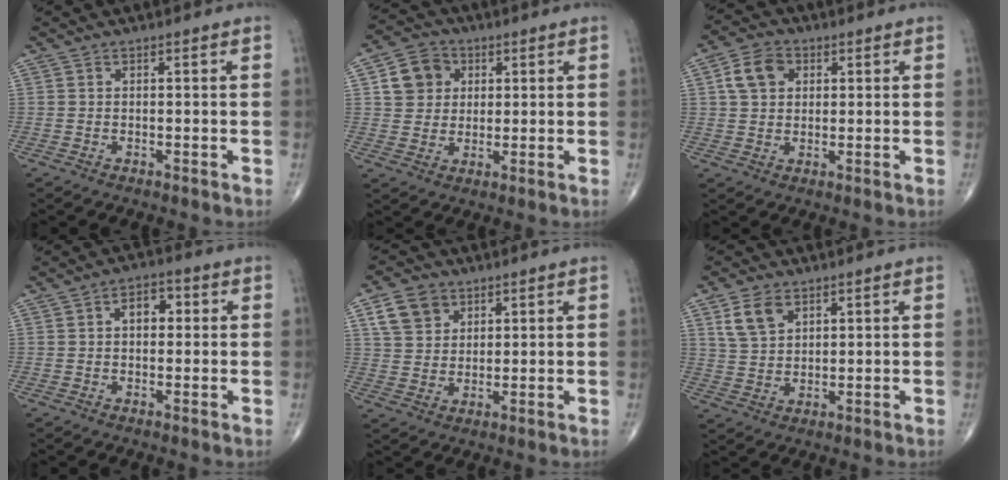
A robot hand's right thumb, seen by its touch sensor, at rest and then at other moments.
{"total": 8.2, "force": [2.3, 7.2, 3.2], "torque": [-0.030, 0.000, 0.036]}
{"total": 7.0, "force": [2.0, 5.3, 4.0], "torque": [-0.060, 0.007, 0.032]}
{"total": 4.8, "force": [0.7, 3.2, 3.5], "torque": [-0.035, 0.013, 0.004]}
{"total": 7.5, "force": [3.7, 5.7, 3.3], "torque": [-0.039, -0.010, 0.070]}
{"total": 6.5, "force": [3.3, 4.2, 3.7], "torque": [-0.060, -0.010, 0.070]}